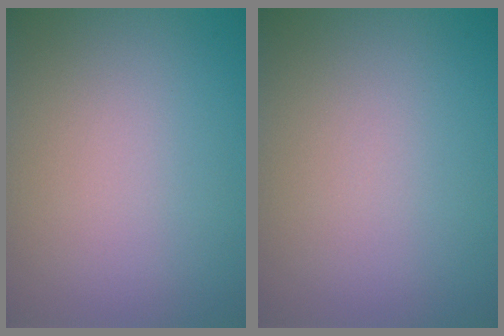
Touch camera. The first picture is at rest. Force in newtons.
{"total": 0.0}